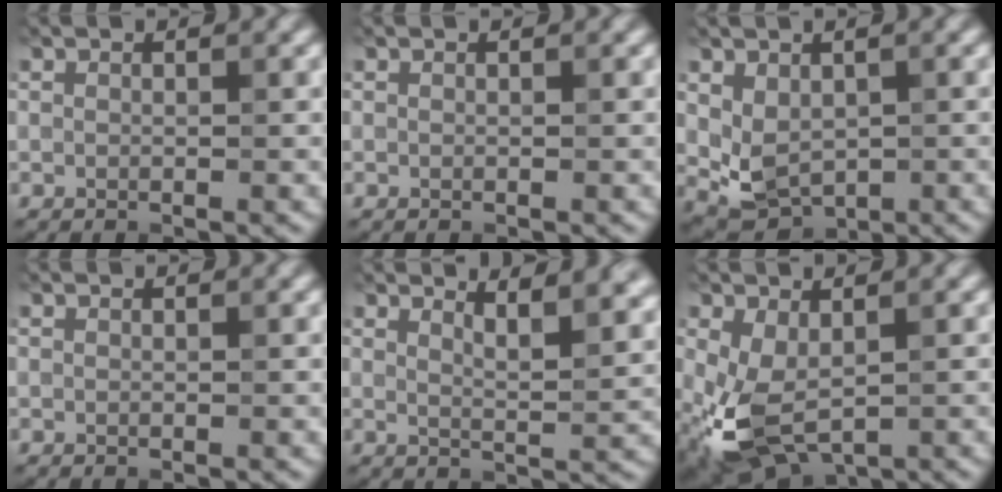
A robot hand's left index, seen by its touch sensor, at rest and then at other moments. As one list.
[{"total": 0.0}, {"total": 2.9, "force": [0.2, 2.1, 2.0], "torque": [-0.045, -0.011, 0.019]}, {"total": 0.0}, {"total": 4.5, "force": [3.0, 1.4, 3.1], "torque": [-0.027, 0.011, 0.042]}, {"total": 5.1, "force": [-1.7, 2.7, 4.0], "torque": [-0.109, -0.009, -0.025]}]